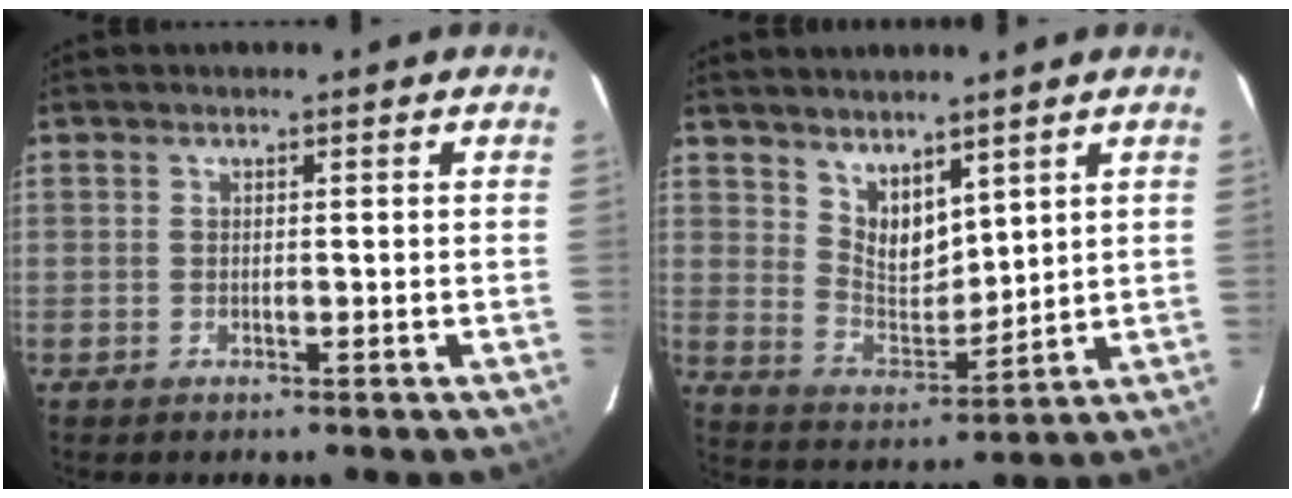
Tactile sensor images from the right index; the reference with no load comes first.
{"total": 7.7, "force": [5.5, 3.7, 3.9], "torque": [-0.060, -0.004, 0.113]}